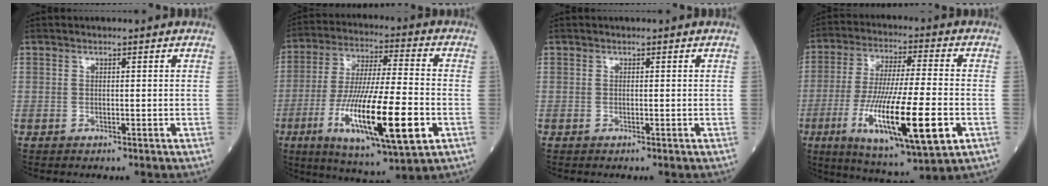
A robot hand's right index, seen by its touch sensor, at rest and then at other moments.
{"total": 19.7, "force": [-6.2, 2.7, 18.6], "torque": [-0.347, -0.032, -0.099]}
{"total": 0.0}
{"total": 19.4, "force": [-6.0, 2.3, 18.3], "torque": [-0.338, -0.039, -0.095]}